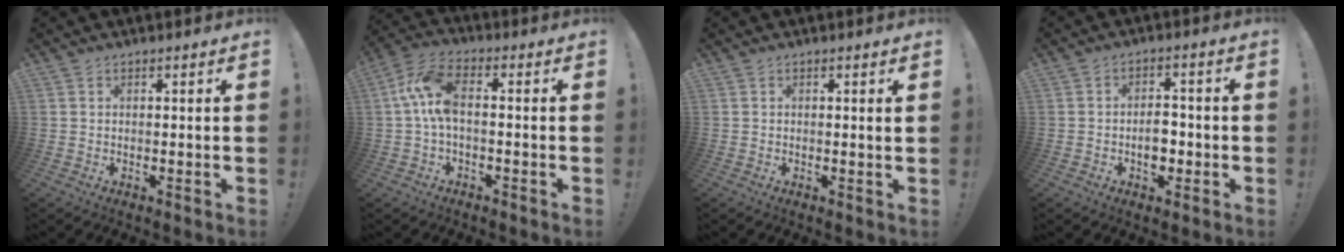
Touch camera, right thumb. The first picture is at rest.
{"total": 9.5, "force": [0.2, 4.7, 8.2], "torque": [-0.176, 0.006, 0.008]}
{"total": 1.4, "force": [0.7, -0.4, 1.1], "torque": [-0.016, -0.003, 0.009]}
{"total": 5.9, "force": [-1.7, 4.1, 3.9], "torque": [-0.048, 0.012, -0.031]}